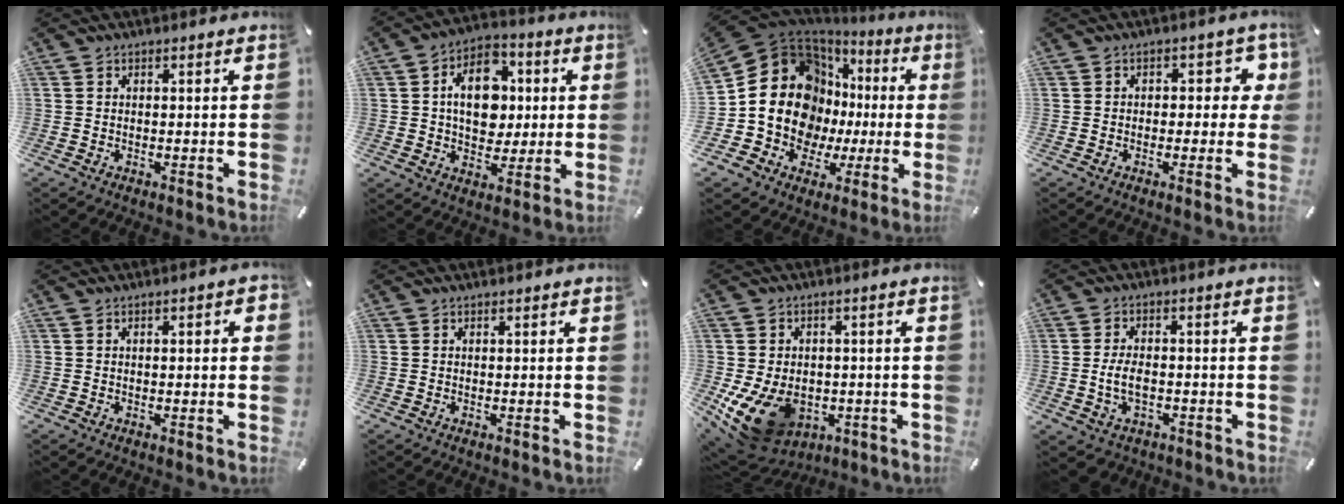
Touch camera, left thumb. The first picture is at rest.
{"total": 13.9, "force": [1.2, 10.3, 9.3], "torque": [-0.147, 0.011, 0.020]}
{"total": 18.1, "force": [2.7, 14.9, 9.9], "torque": [-0.195, -0.032, 0.054]}
{"total": 6.3, "force": [1.0, 4.2, 4.6], "torque": [-0.050, 0.002, 0.010]}
{"total": 1.7, "force": [-0.3, 0.7, 1.6], "torque": [-0.026, 0.004, -0.005]}
{"total": 0.0}
{"total": 13.0, "force": [-4.8, 9.7, 7.3], "torque": [-0.142, 0.013, -0.081]}
{"total": 6.3, "force": [-1.4, 4.0, 4.6], "torque": [-0.099, 0.007, -0.027]}